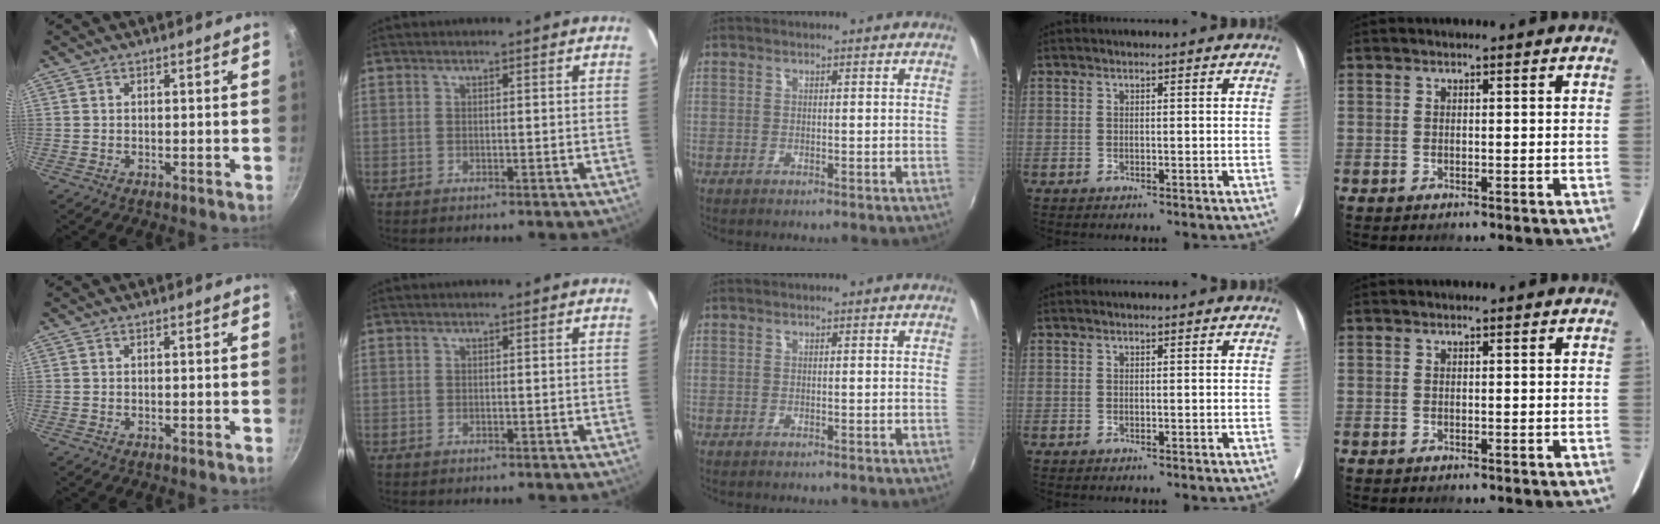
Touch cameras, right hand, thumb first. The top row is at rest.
{}